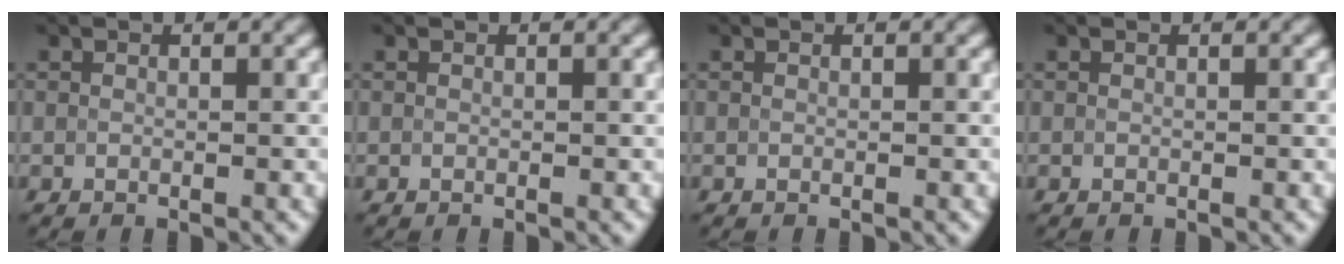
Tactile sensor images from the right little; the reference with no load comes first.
{"total": 0.0}
{"total": 0.0}
{"total": 0.0}